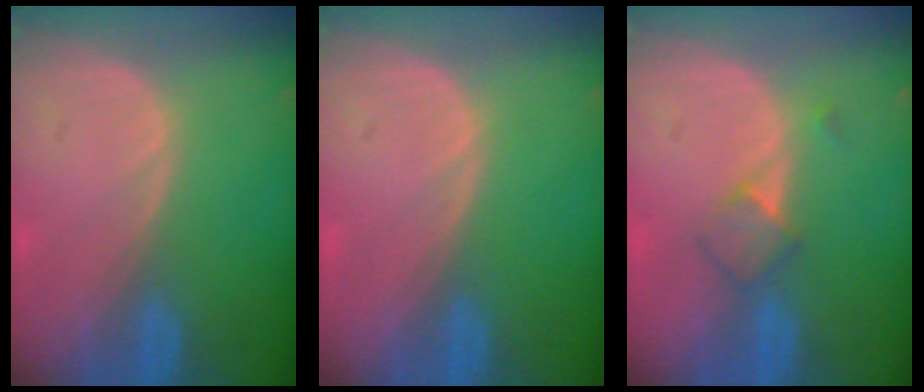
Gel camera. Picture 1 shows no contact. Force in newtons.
{"total": 0.0}
{"total": 3.2, "press": 3.0, "slide": 1.2}